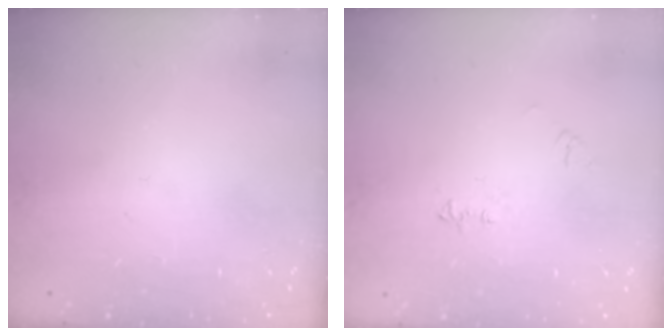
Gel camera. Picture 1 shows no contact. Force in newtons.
{"total": 5.3, "press": 5.3, "slide": 0.6}